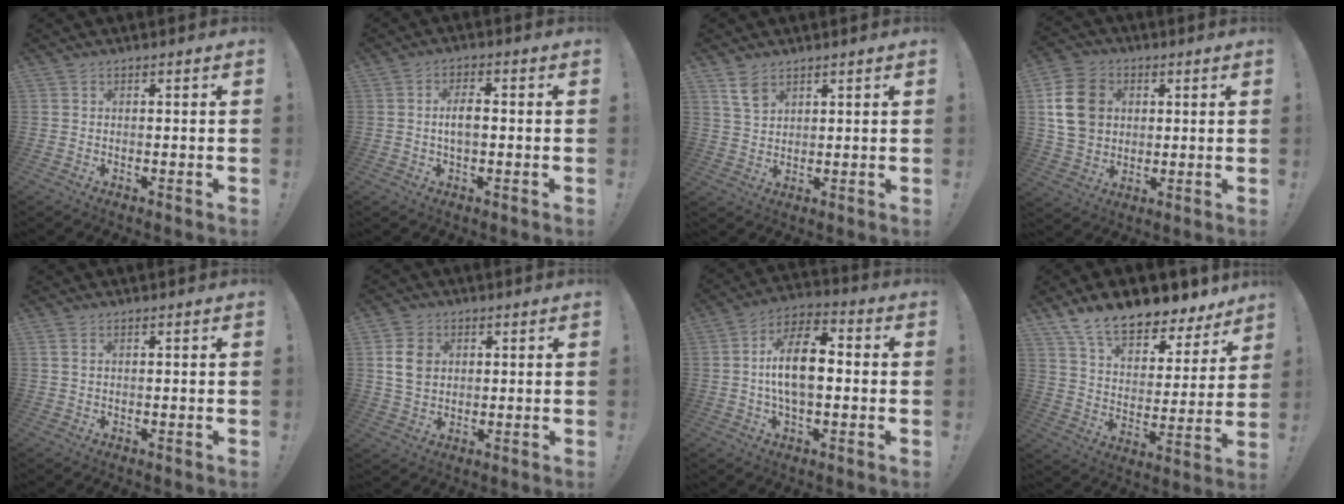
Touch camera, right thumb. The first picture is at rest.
{"total": 5.0, "force": [-0.3, 2.1, 4.5], "torque": [-0.072, 0.003, -0.011]}
{"total": 5.6, "force": [3.6, 3.2, 2.7], "torque": [-0.042, -0.018, 0.068]}
{"total": 14.5, "force": [3.1, 11.8, 7.9], "torque": [-0.136, -0.001, 0.065]}
{"total": 1.1, "force": [0.5, 0.4, 0.8], "torque": [-0.023, 0.003, 0.011]}
{"total": 7.5, "force": [1.7, 6.2, 3.9], "torque": [-0.066, 0.005, 0.035]}
{"total": 13.6, "force": [-0.3, 7.0, 11.6], "torque": [-0.203, 0.009, -0.008]}
{"total": 14.2, "force": [11.8, 5.3, 5.9], "torque": [-0.105, -0.093, 0.210]}